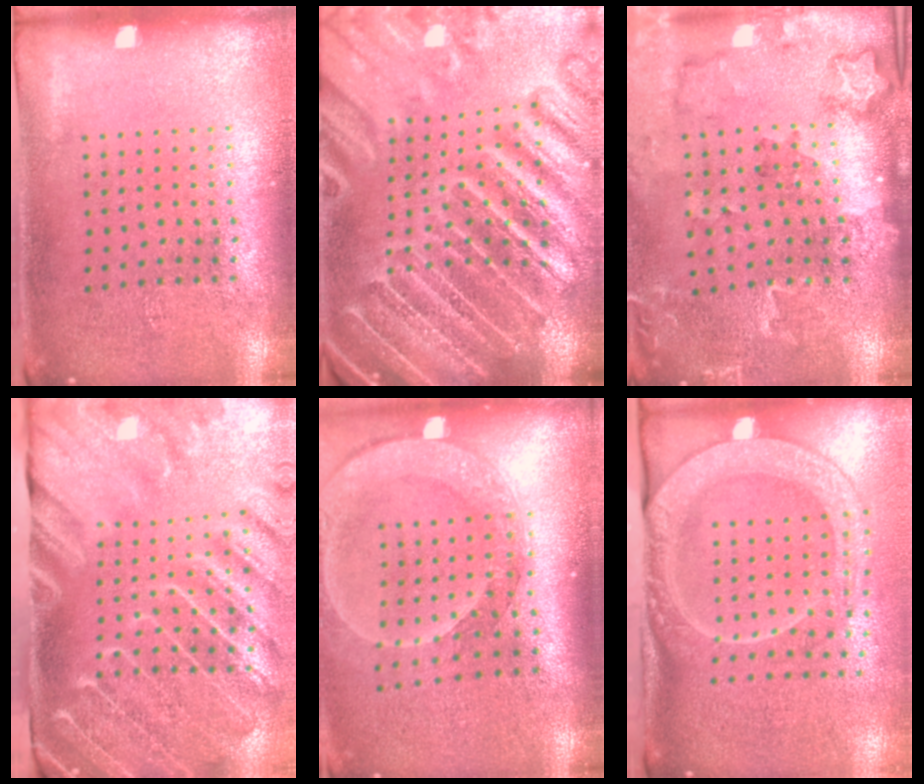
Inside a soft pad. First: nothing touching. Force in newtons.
{"total": 4.3, "press": 4.0, "slide": 1.3}
{"total": 1.8, "press": 1.8, "slide": 0.3}
{"total": 4.1, "press": 3.3, "slide": 2.4}
{"total": 2.5, "press": 2.0, "slide": 1.5}
{"total": 2.5, "press": 2.0, "slide": 1.6}